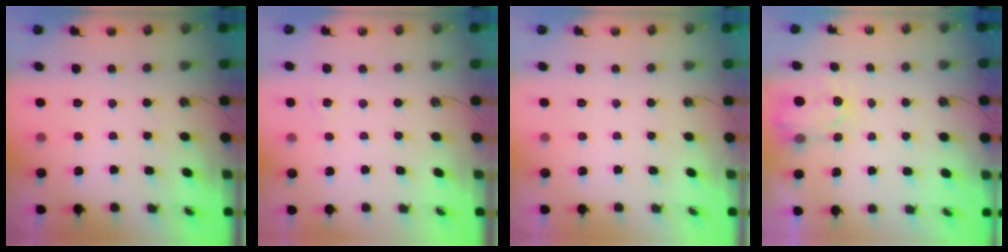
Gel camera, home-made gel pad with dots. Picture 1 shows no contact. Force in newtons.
{"total": 3.0, "press": 2.9, "slide": 0.4}
{"total": 0.0}
{"total": 3.3, "press": 3.3, "slide": 0.4}